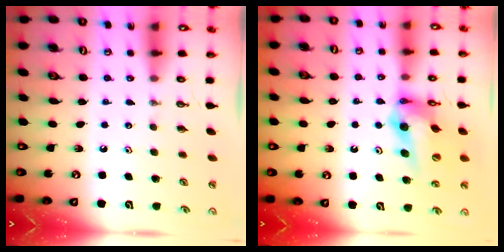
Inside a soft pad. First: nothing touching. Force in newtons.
{"total": 14.2, "press": 14.1, "slide": 1.6}